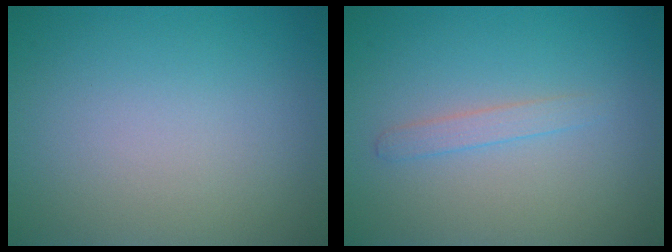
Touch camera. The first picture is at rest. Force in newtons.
{"total": 1.2, "press": 1.2, "slide": 0.1}